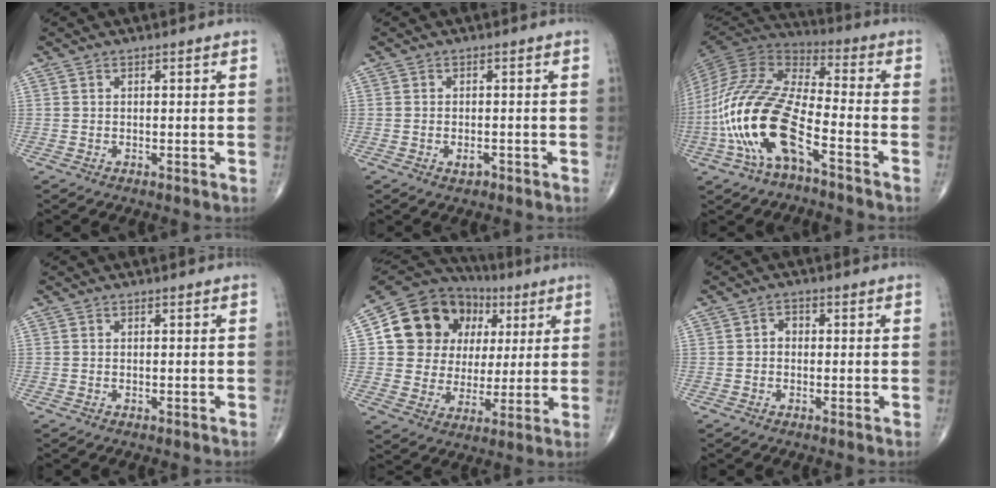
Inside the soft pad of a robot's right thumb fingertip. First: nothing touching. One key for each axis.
{"total": 1.6, "fx": -0.9, "fy": 0.9, "fz": 1.0, "tx": -0.017, "ty": 0.003, "tz": -0.012}
{"total": 20.0, "fx": -7.5, "fy": 7.7, "fz": 16.9, "tx": -0.363, "ty": 0.047, "tz": -0.141}
{"total": 0.0}
{"total": 18.4, "fx": 5.1, "fy": 15.7, "fz": 8.1, "tx": -0.097, "ty": 0.022, "tz": 0.097}
{"total": 1.5, "fx": -0.2, "fy": 1.3, "fz": 0.8, "tx": -0.003, "ty": 0.008, "tz": -0.009}